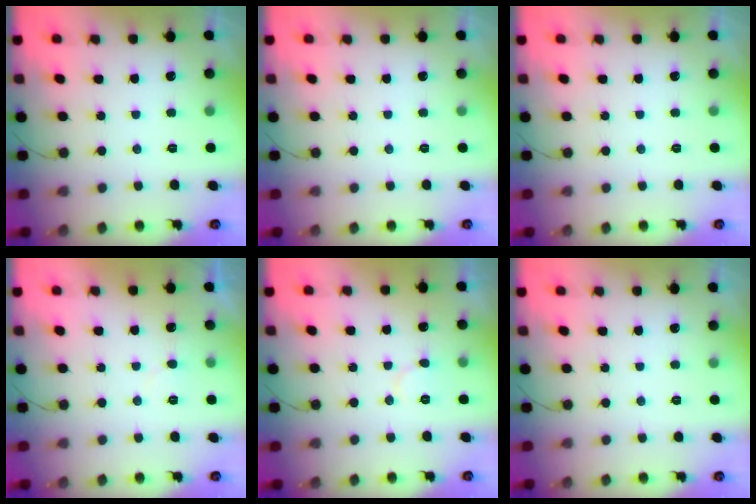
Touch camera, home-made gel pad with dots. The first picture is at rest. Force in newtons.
{"total": 0.0}
{"total": 0.0}
{"total": 4.6, "press": 4.6, "slide": 0.2}
{"total": 5.3, "press": 5.3, "slide": 0.6}
{"total": 0.0}